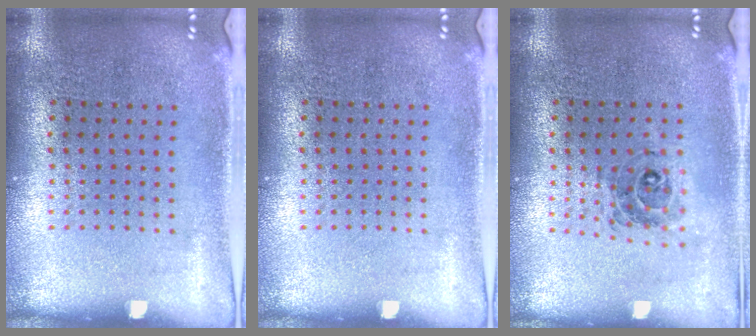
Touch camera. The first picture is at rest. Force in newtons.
{"total": 0.0}
{"total": 0.8, "press": 0.8, "slide": 0.2}